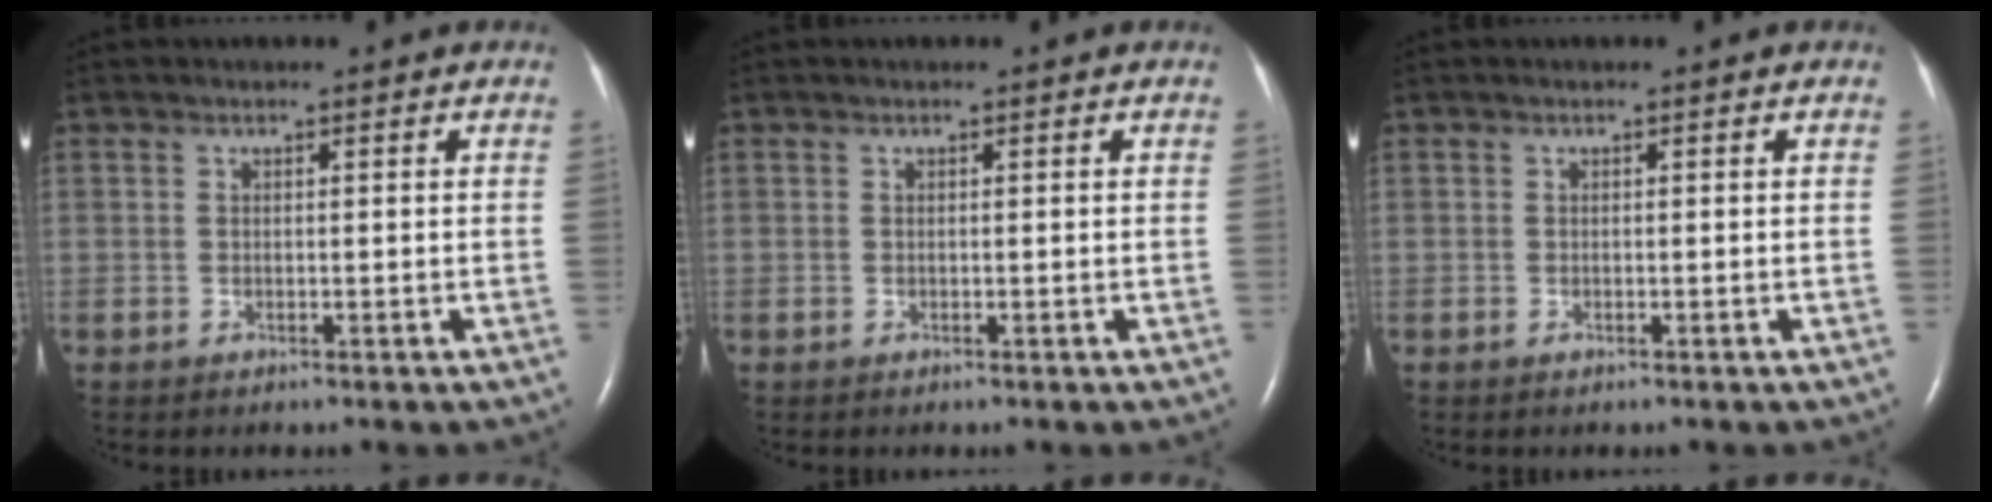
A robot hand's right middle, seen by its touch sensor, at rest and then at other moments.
{"total": 0.0}
{"total": 0.0}